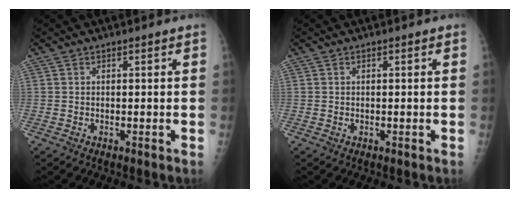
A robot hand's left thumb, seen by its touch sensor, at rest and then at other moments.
{"total": 0.0}